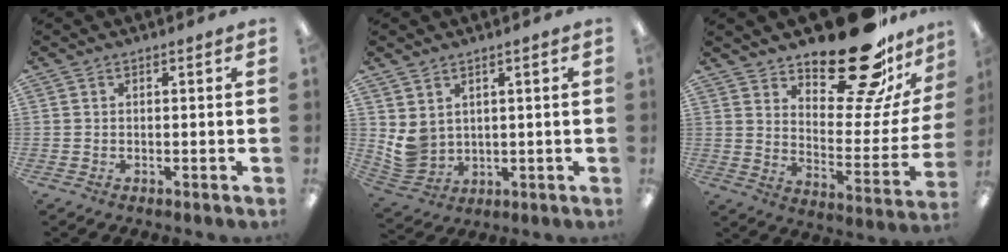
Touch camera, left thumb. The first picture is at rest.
{"total": 5.9, "force": [2.4, 4.9, 2.1], "torque": [-0.050, -0.008, 0.050]}
{"total": 23.1, "force": [18.5, 7.2, 11.8], "torque": [-0.153, -0.134, 0.304]}